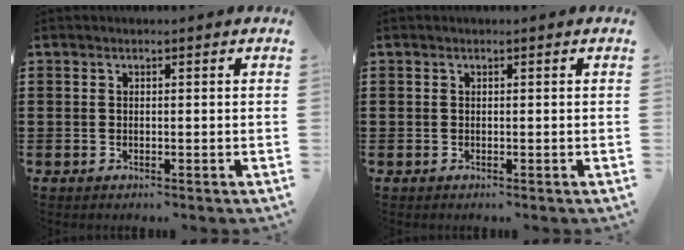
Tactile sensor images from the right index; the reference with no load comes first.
{"total": 0.0}